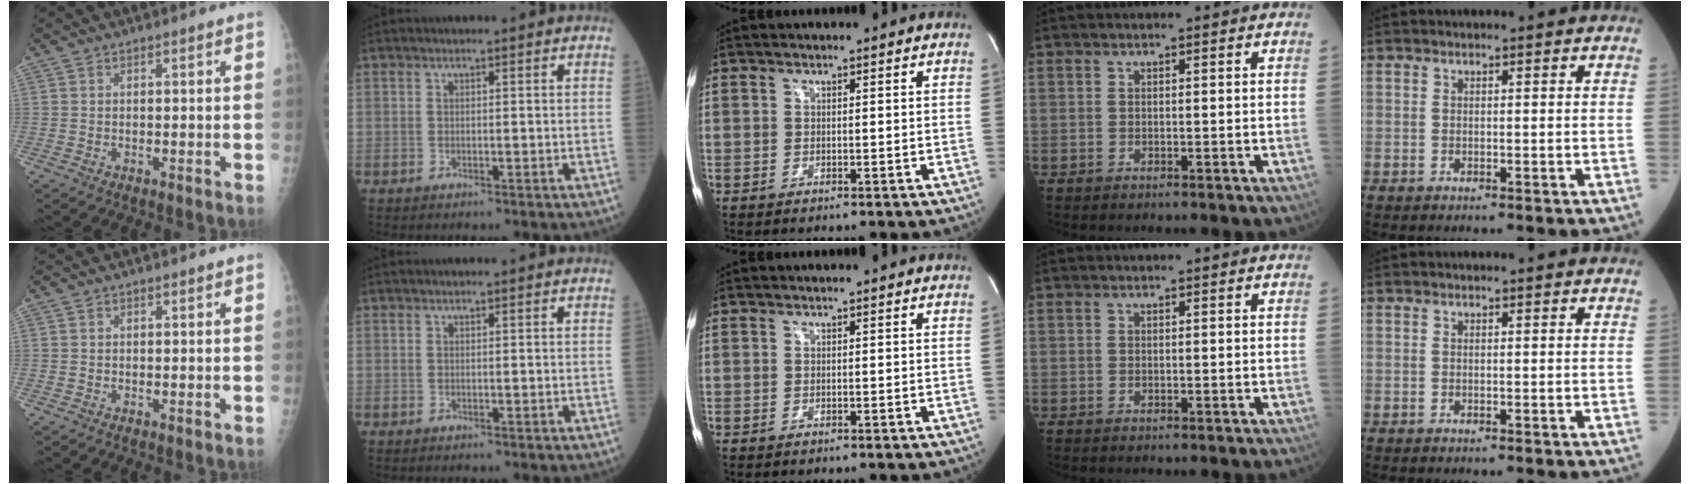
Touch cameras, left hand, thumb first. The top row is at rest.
{}